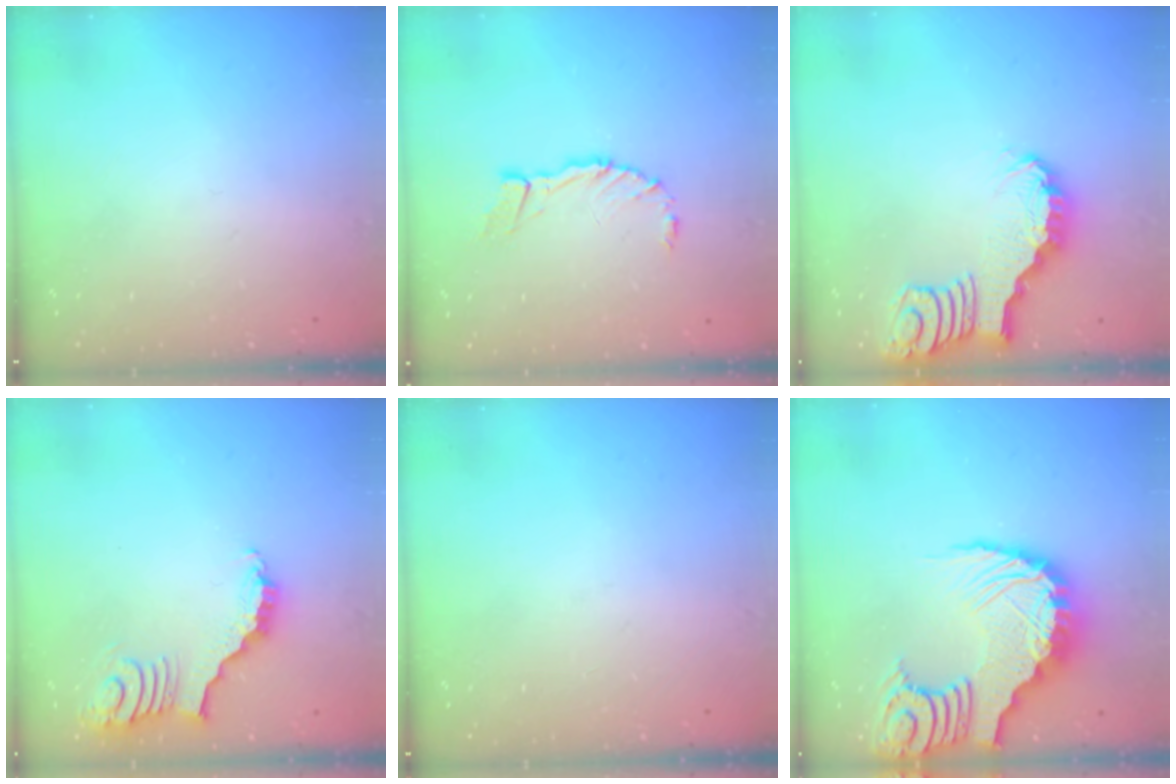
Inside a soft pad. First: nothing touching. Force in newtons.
{"total": 6.5, "press": 6.5, "slide": 0.2}
{"total": 3.0, "press": 3.0, "slide": 0.5}
{"total": 3.7, "press": 3.6, "slide": 0.7}
{"total": 0.0}
{"total": 11.6, "press": 11.5, "slide": 1.5}